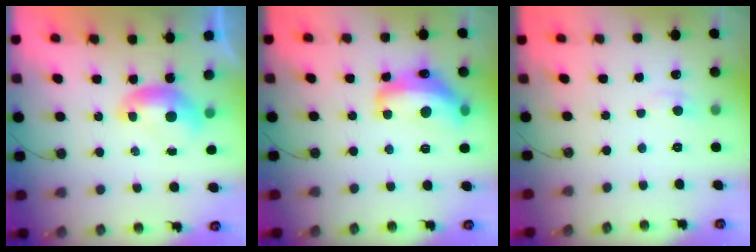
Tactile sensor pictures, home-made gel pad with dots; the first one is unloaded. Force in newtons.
{"total": 11.0, "press": 11.0, "slide": 0.8}
{"total": 1.2, "press": 1.1, "slide": 0.4}